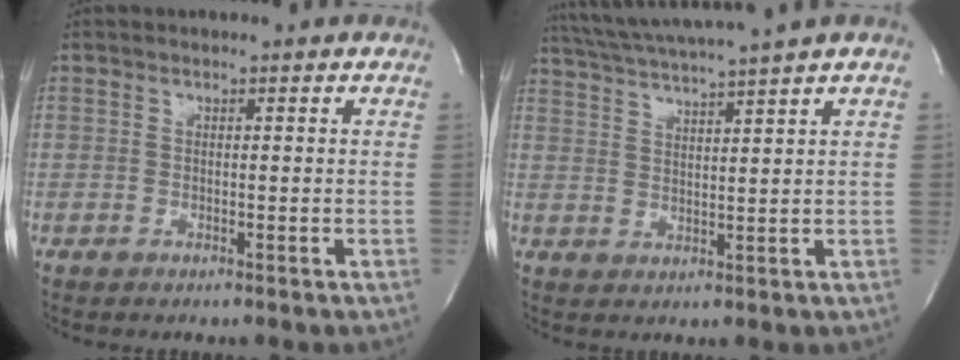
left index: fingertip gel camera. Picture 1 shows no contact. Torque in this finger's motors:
{"motor_torque": [1.01, -1.13, 0.53, 0.21]}